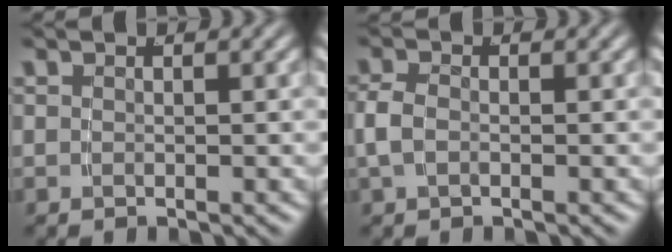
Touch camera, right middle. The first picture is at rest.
{"total": 1.8, "force": [0.1, 1.3, 1.2], "torque": [-0.038, -0.004, 0.005]}